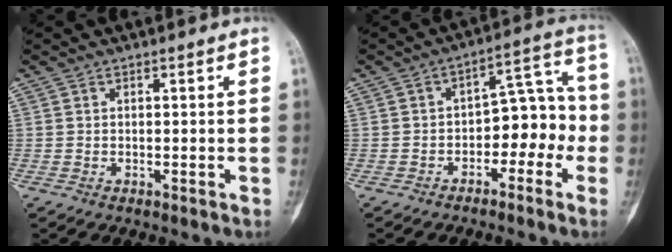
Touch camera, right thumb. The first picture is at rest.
{"total": 10.0, "force": [-3.2, 6.3, 7.0], "torque": [-0.053, 0.056, -0.053]}